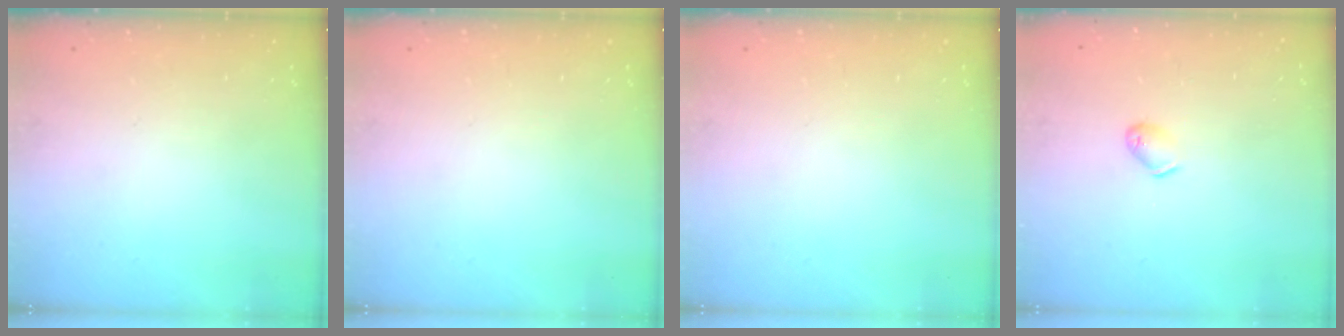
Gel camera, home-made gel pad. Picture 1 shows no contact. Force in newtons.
{"total": 0.0}
{"total": 0.0}
{"total": 4.9, "press": 4.8, "slide": 0.9}